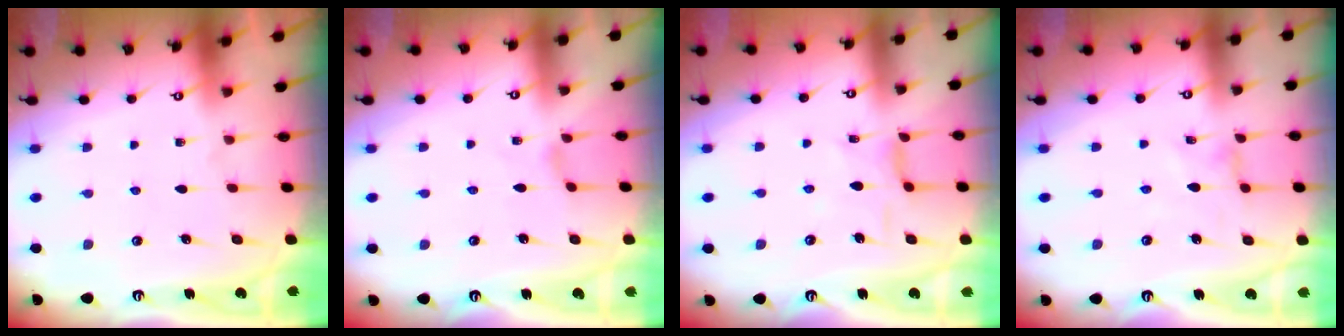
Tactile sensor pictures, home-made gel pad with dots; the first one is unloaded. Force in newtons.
{"total": 0.0}
{"total": 6.4, "press": 6.4, "slide": 0.4}
{"total": 0.0}